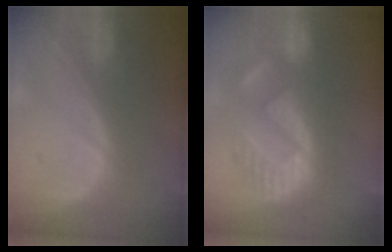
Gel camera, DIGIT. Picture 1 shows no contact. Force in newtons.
{"total": 9.4, "press": 9.4, "slide": 0.4}